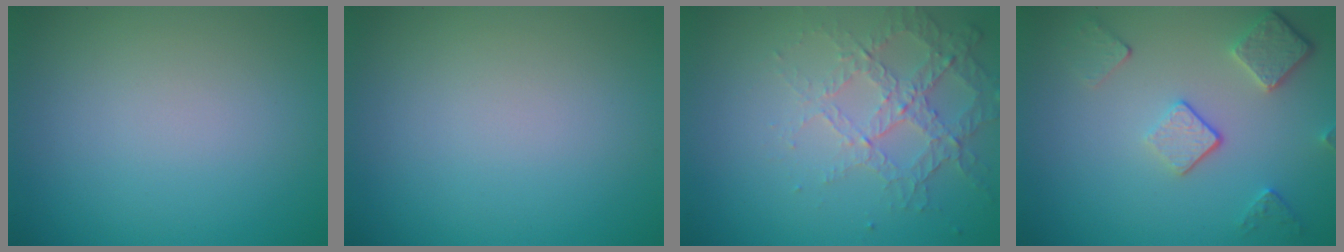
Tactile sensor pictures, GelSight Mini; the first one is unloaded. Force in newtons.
{"total": 0.0}
{"total": 4.2, "press": 2.9, "slide": 3.0}
{"total": 3.5, "press": 2.7, "slide": 2.2}